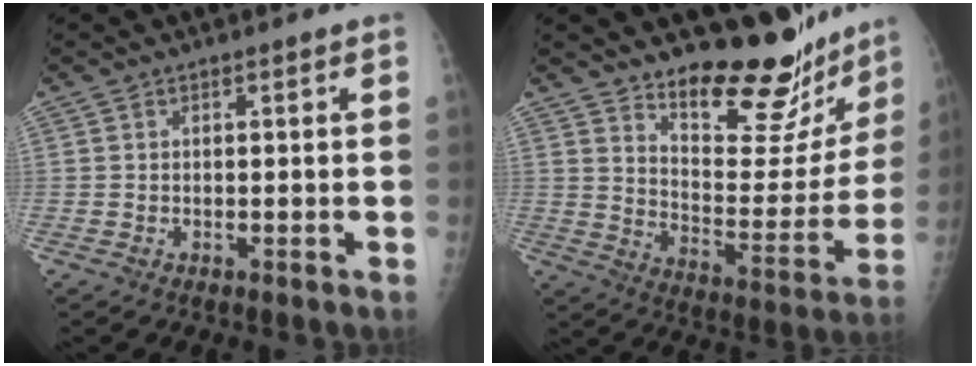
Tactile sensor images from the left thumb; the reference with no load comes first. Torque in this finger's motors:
{"motor_torque": [0.39, 0.24, -0.27, -0.63, 0.08]}